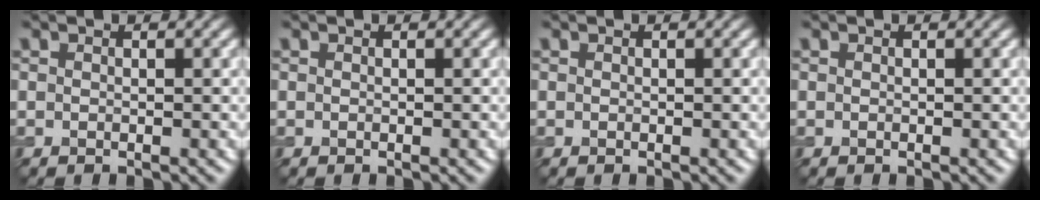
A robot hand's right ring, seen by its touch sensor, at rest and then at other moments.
{"total": 0.0}
{"total": 0.0}
{"total": 0.0}